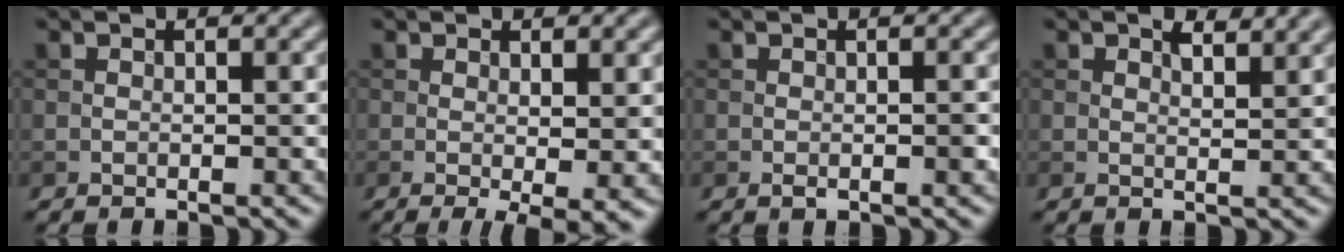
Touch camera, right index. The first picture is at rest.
{"total": 3.7, "force": [-0.4, 0.6, 3.6], "torque": [-0.052, -0.012, -0.003]}
{"total": 1.1, "force": [-0.4, 0.3, 1.0], "torque": [-0.017, -0.002, -0.006]}
{"total": 2.3, "force": [1.7, 0.6, 1.4], "torque": [-0.023, -0.004, 0.030]}